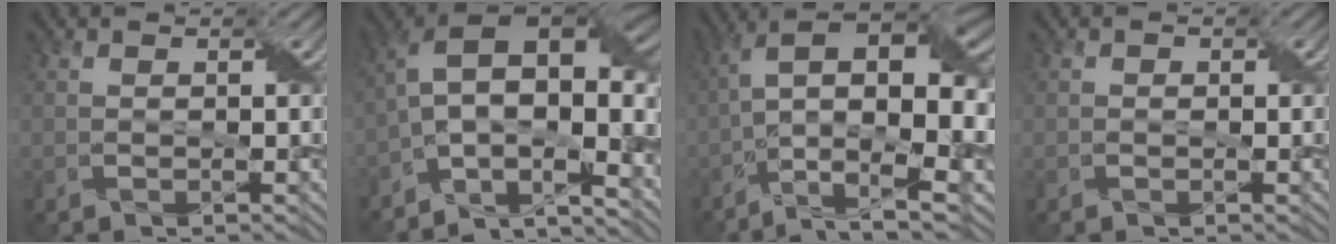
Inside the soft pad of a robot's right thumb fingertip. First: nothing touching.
{"total": 15.8, "force": [-4.3, 7.9, 13.1], "torque": [-0.224, -0.009, -0.062]}
{"total": 16.2, "force": [-1.3, 7.5, 14.3], "torque": [-0.267, -0.011, -0.016]}
{"total": 0.5, "force": [-0.1, 0.5, 0.0], "torque": [0.003, -0.005, -0.003]}